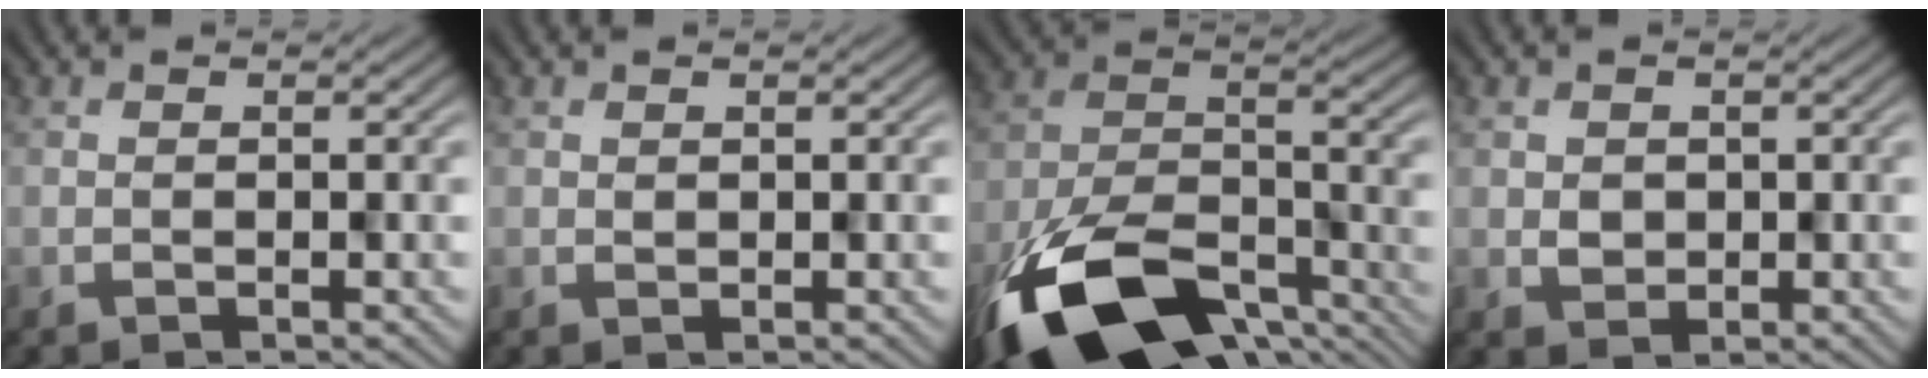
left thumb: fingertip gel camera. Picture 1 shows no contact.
{"total": 0.7, "force": [0.3, 0.6, 0.3], "torque": [-0.006, 0.002, 0.007]}
{"total": 16.9, "force": [-10.6, 7.6, 10.8], "torque": [-0.234, -0.040, -0.169]}
{"total": 1.6, "force": [0.7, 1.4, 0.3], "torque": [-0.005, -0.001, 0.012]}